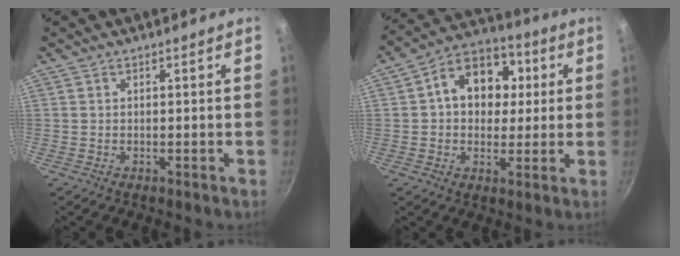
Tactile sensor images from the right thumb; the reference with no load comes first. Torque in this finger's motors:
{"motor_torque": [0.56, 2.12, 1.26, -0.21, 0.07]}